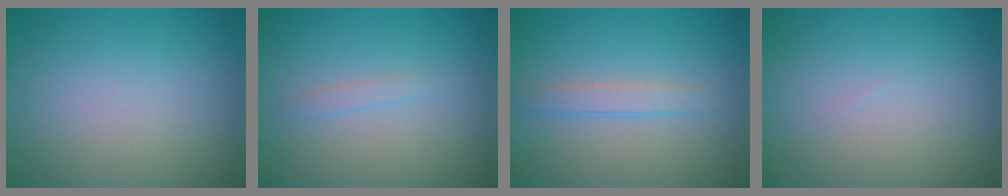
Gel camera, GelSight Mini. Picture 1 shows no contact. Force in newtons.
{"total": 0.8, "press": 0.8, "slide": 0.1}
{"total": 1.7, "press": 1.7, "slide": 0.1}
{"total": 0.0}